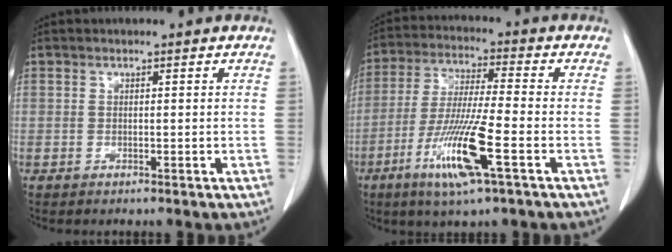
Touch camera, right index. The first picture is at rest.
{"total": 12.4, "force": [-5.1, 0.3, 11.3], "torque": [-0.230, -0.022, -0.097]}